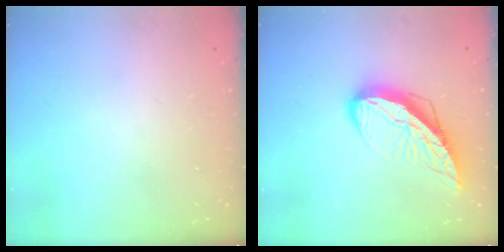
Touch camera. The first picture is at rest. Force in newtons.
{"total": 12.0, "press": 12.0, "slide": 1.2}